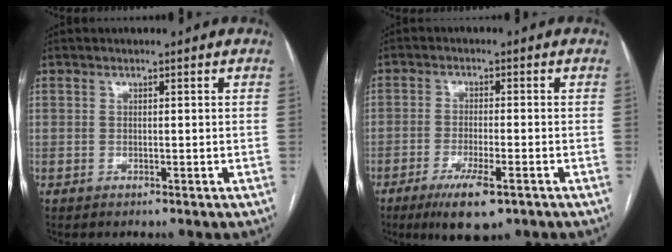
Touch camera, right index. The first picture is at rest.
{"total": 7.5, "force": [-4.4, 1.4, 5.9], "torque": [-0.106, -0.016, -0.070]}